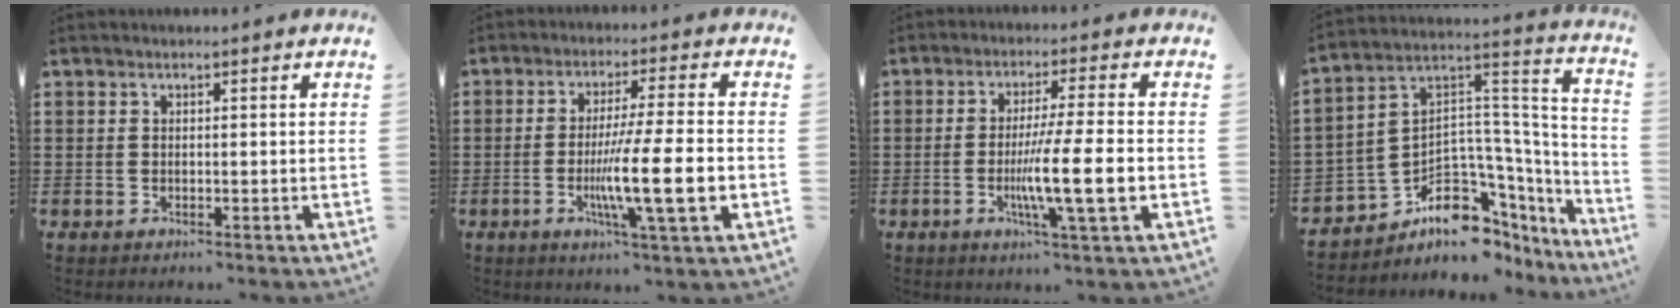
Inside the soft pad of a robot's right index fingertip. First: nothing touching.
{"total": 11.9, "force": [-2.7, 0.6, 11.6], "torque": [-0.204, -0.021, -0.052]}
{"total": 10.4, "force": [-2.3, 0.1, 10.1], "torque": [-0.181, -0.019, -0.043]}
{"total": 10.1, "force": [-5.8, 6.0, 5.8], "torque": [-0.106, -0.010, -0.102]}